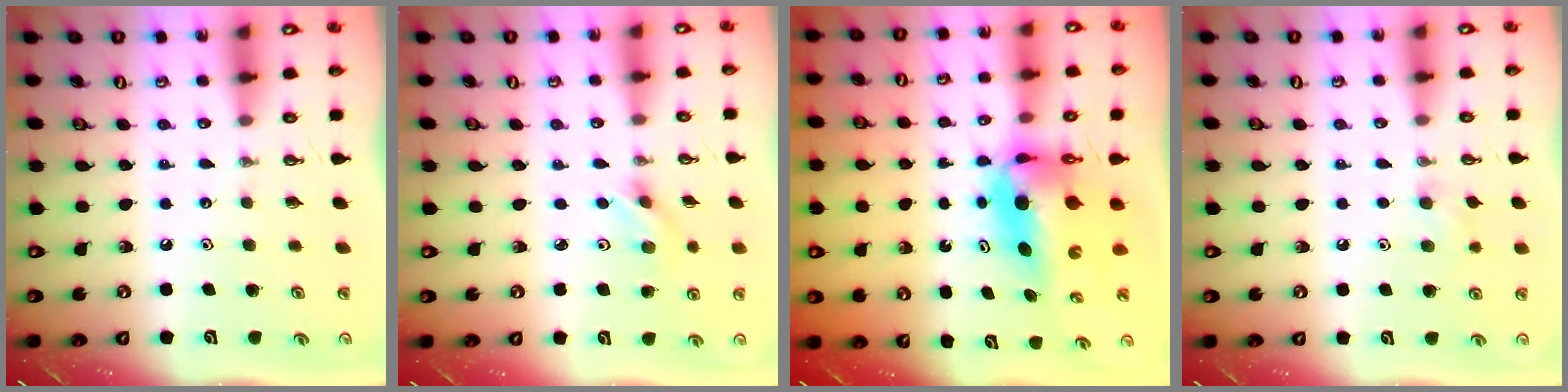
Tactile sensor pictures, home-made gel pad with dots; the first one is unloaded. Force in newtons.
{"total": 2.9, "press": 2.8, "slide": 0.8}
{"total": 10.1, "press": 7.5, "slide": 6.9}
{"total": 6.5, "press": 6.4, "slide": 1.4}